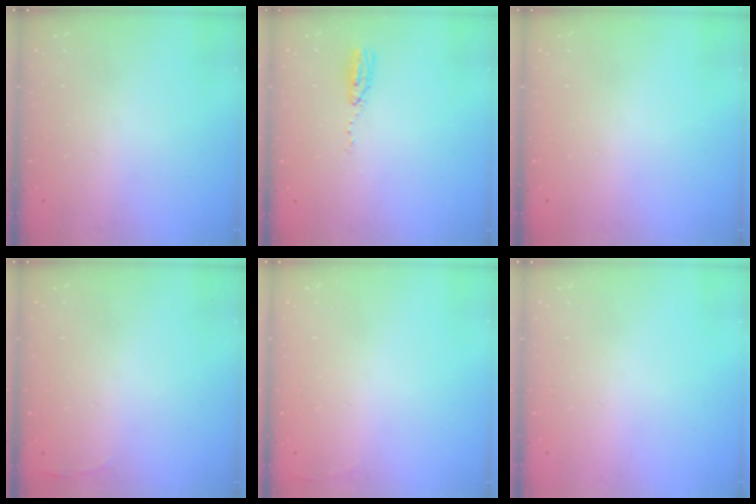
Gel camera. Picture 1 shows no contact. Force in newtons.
{"total": 5.0, "press": 4.7, "slide": 1.5}
{"total": 0.0}
{"total": 2.8, "press": 2.6, "slide": 0.9}
{"total": 2.7, "press": 2.6, "slide": 1.0}
{"total": 0.0}